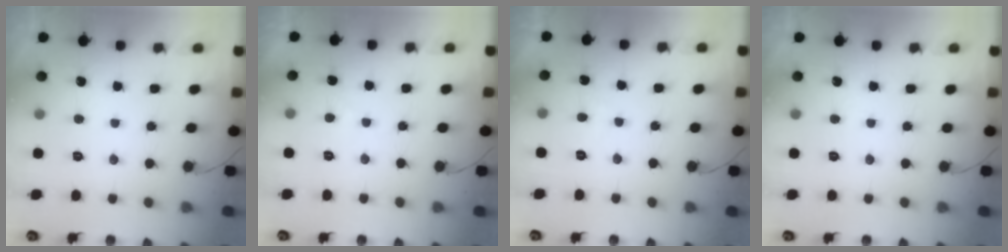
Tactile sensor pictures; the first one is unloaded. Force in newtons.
{"total": 0.0}
{"total": 1.4, "press": 1.3, "slide": 0.5}
{"total": 0.0}